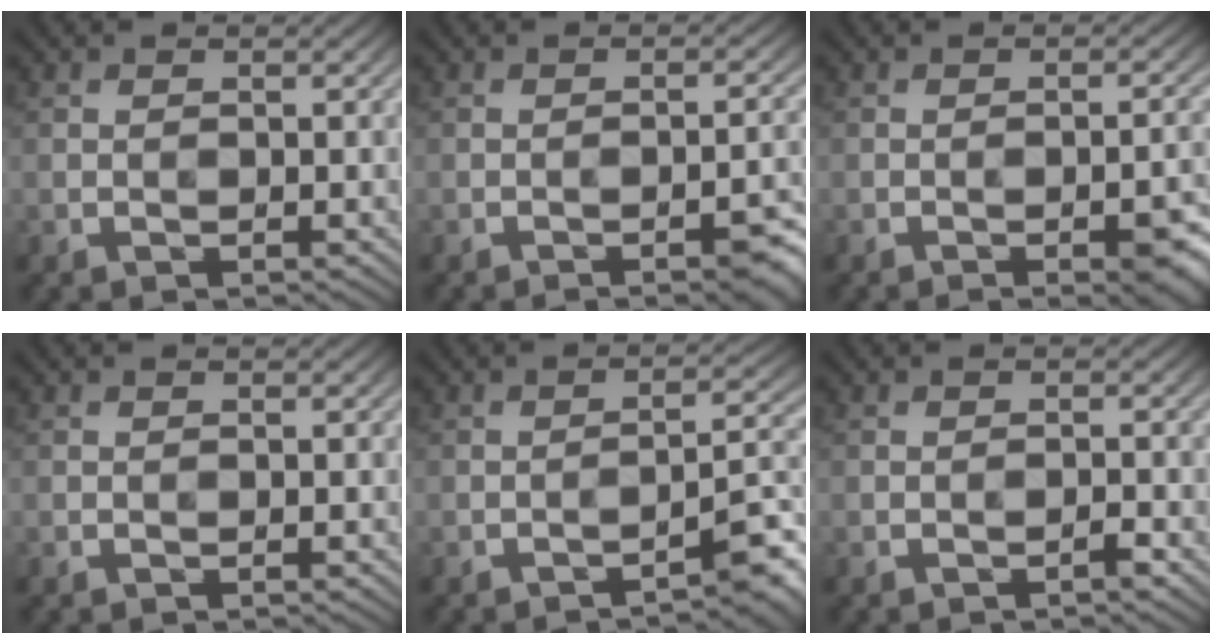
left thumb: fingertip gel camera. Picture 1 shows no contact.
{"total": 4.7, "force": [-2.7, 0.9, 3.7], "torque": [-0.046, 0.007, -0.036]}
{"total": 5.0, "force": [-2.5, 1.2, 4.1], "torque": [-0.056, 0.004, -0.028]}
{"total": 0.0}
{"total": 5.2, "force": [-3.6, 0.8, 3.6], "torque": [-0.043, 0.022, -0.055]}
{"total": 0.8, "force": [-0.6, 0.0, 0.6], "torque": [-0.007, 0.005, -0.012]}